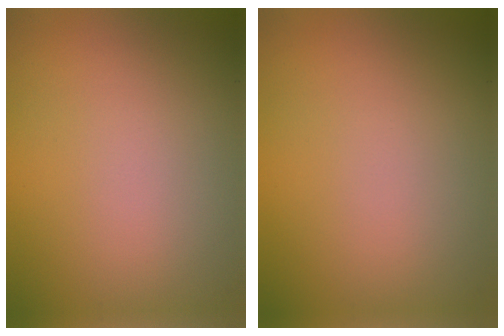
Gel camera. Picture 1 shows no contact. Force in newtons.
{"total": 0.0}